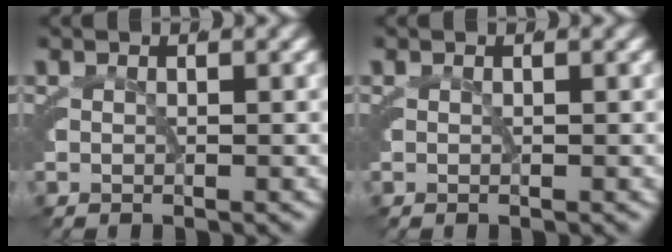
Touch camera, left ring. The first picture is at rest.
{"total": 0.0}